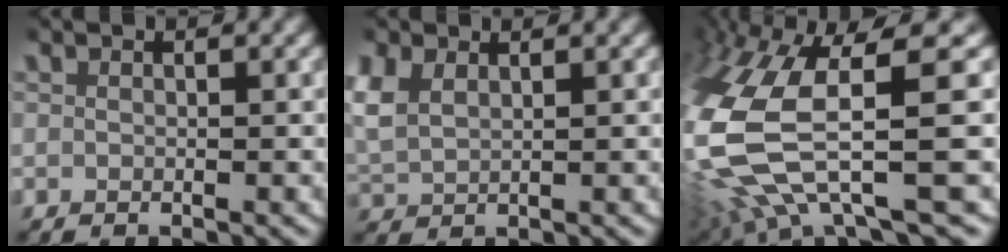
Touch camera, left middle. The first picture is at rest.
{"total": 4.5, "force": [1.2, 3.6, 2.5], "torque": [-0.085, -0.008, 0.030]}
{"total": 12.8, "force": [-1.3, 7.6, 10.2], "torque": [-0.266, -0.043, -0.004]}